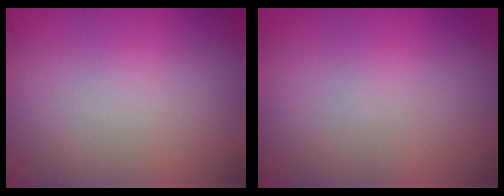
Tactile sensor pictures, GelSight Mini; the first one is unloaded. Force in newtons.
{"total": 0.0}